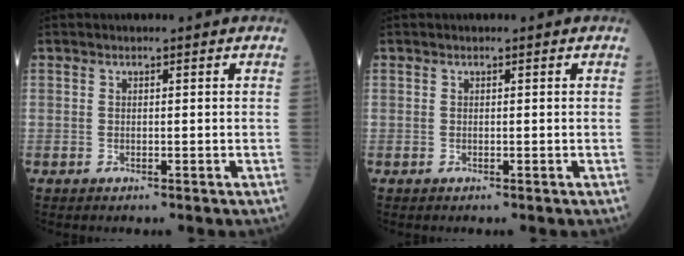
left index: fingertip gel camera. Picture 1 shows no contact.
{"total": 0.0}